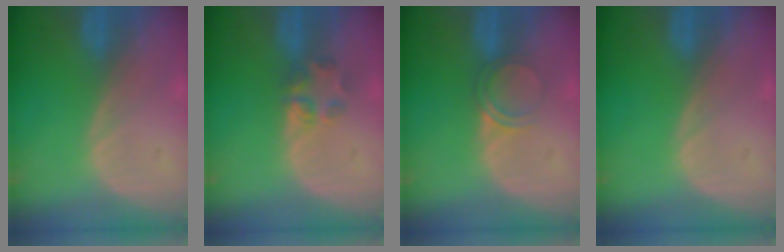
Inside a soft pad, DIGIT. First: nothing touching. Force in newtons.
{"total": 2.7, "press": 2.6, "slide": 0.9}
{"total": 2.9, "press": 2.6, "slide": 1.1}
{"total": 0.0}